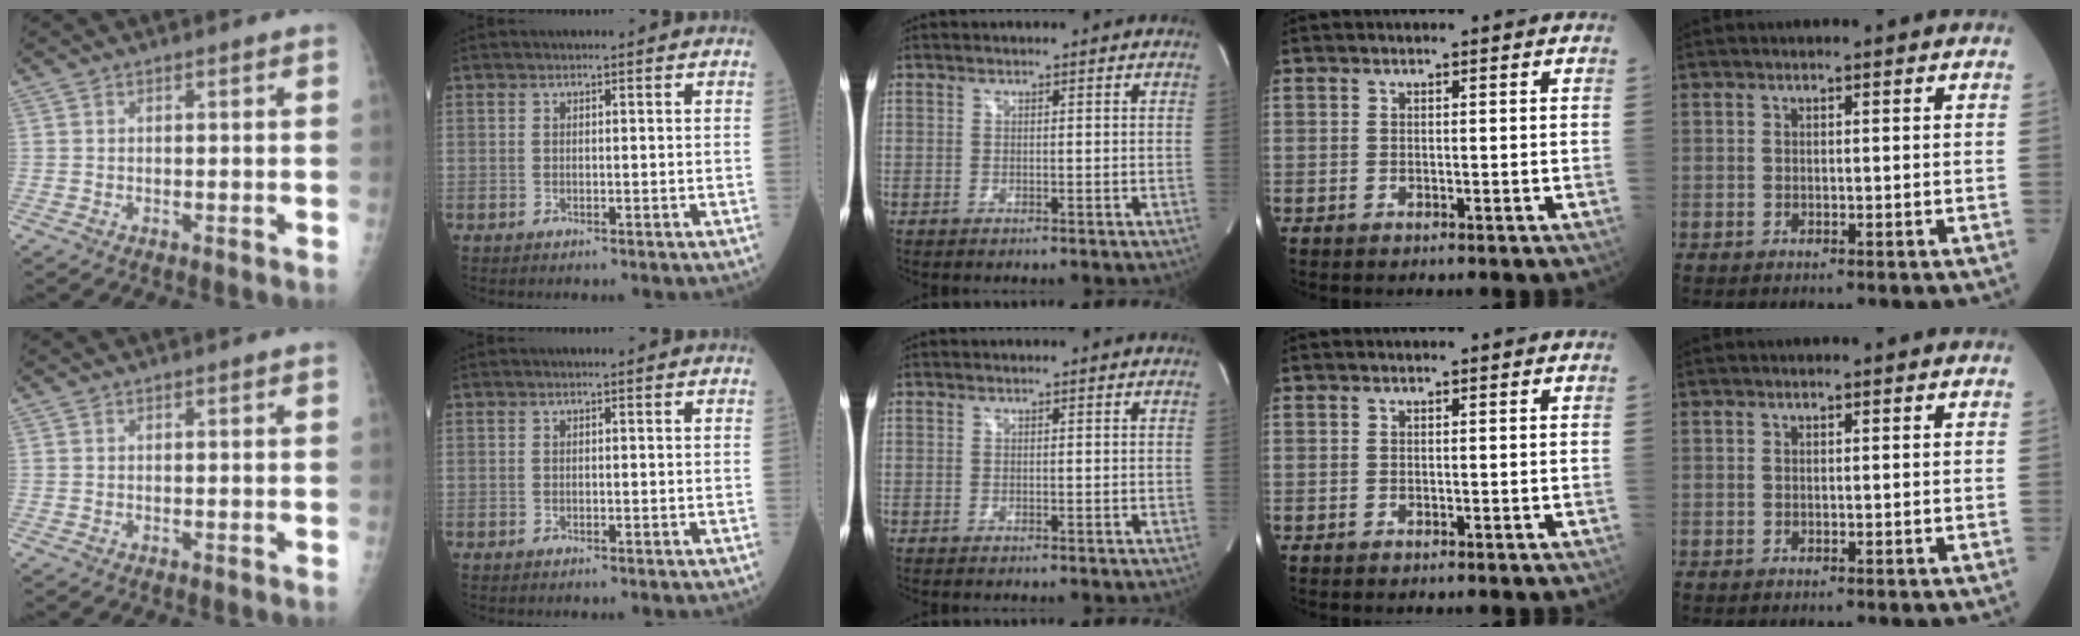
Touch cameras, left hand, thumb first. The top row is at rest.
{}